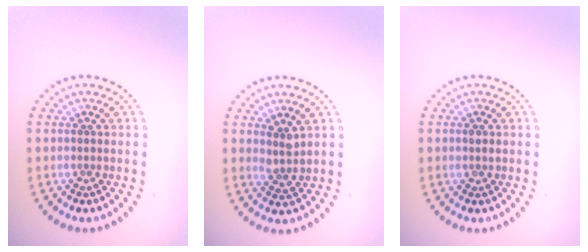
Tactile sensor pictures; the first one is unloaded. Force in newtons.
{"total": 1.8, "press": 1.3, "slide": 1.2}
{"total": 0.7, "press": 0.7, "slide": 0.3}